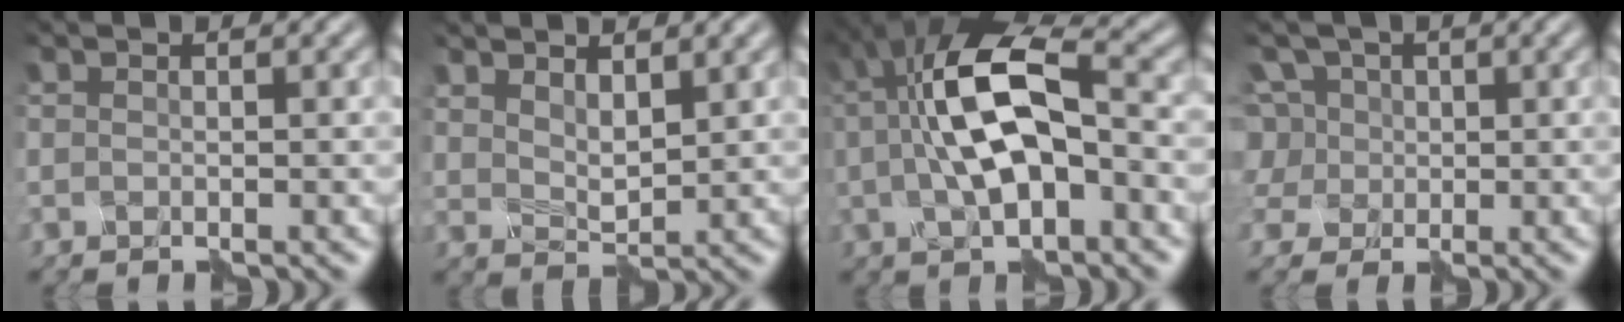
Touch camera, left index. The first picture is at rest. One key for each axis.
{"total": 2.1, "fx": 1.8, "fy": 0.9, "fz": 0.8, "tx": -0.018, "ty": -0.001, "tz": 0.046}
{"total": 8.0, "fx": 0.2, "fy": 3.4, "fz": 7.3, "tx": -0.131, "ty": 0.025, "tz": 0.002}
{"total": 5.7, "fx": 1.2, "fy": 5.2, "fz": 2.0, "tx": -0.044, "ty": 0.041, "tz": 0.005}